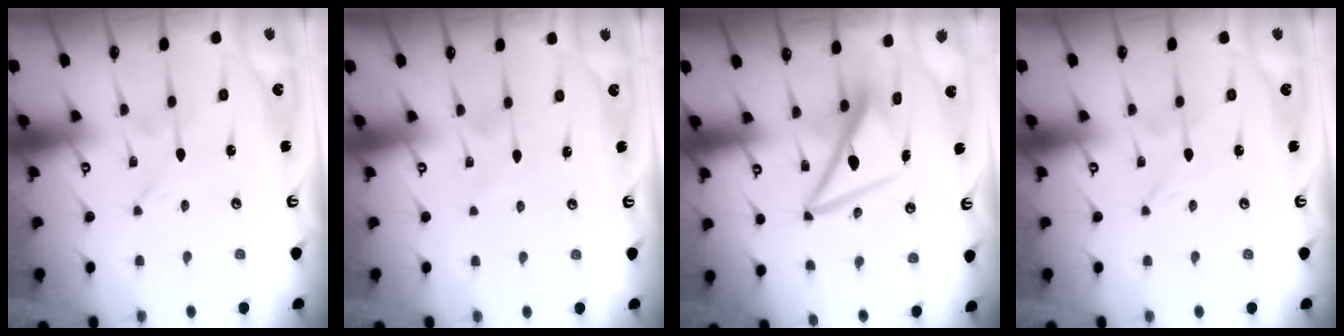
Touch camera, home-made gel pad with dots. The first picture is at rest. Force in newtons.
{"total": 1.4, "press": 1.3, "slide": 0.1}
{"total": 8.9, "press": 8.9, "slide": 1.1}
{"total": 0.0}